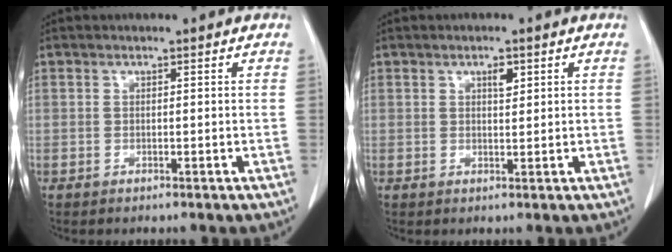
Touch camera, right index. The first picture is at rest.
{"total": 1.8, "force": [1.0, 0.7, 1.4], "torque": [-0.022, -0.002, 0.015]}